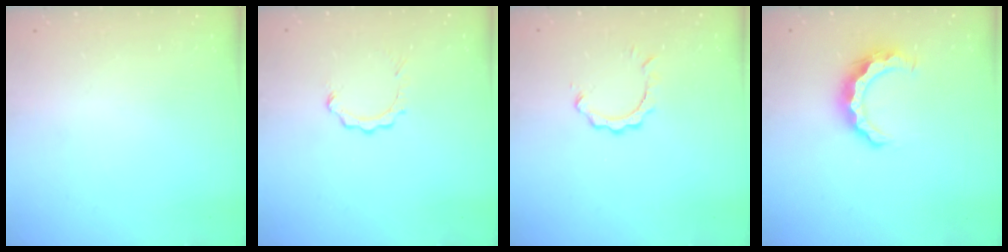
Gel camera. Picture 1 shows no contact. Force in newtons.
{"total": 2.9, "press": 2.9, "slide": 0.4}
{"total": 2.3, "press": 2.3, "slide": 0.2}
{"total": 7.9, "press": 7.9, "slide": 0.3}